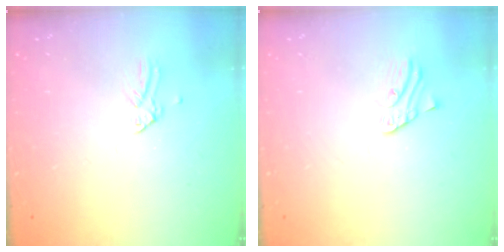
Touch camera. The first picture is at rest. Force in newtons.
{"total": 1.4, "press": 1.4, "slide": 0.1}